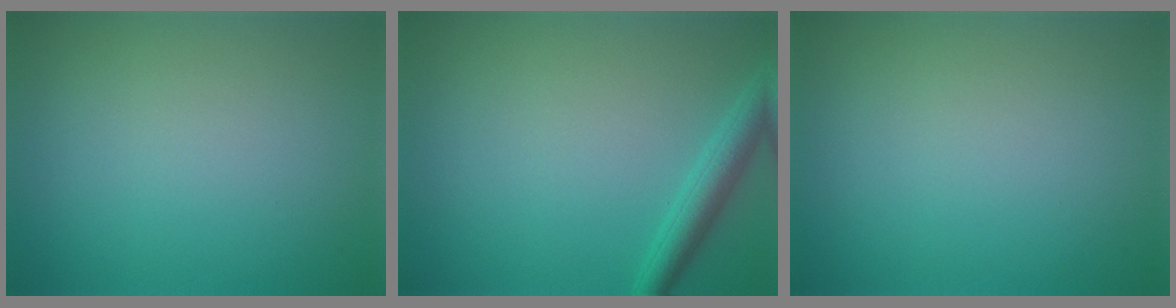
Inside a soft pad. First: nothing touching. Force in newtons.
{"total": 2.7, "press": 2.7, "slide": 0.2}
{"total": 0.0}